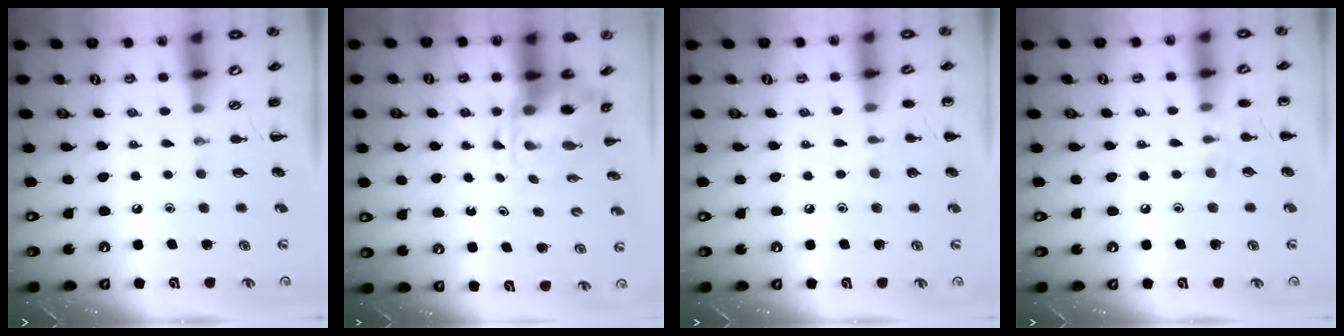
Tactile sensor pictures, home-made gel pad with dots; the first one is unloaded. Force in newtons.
{"total": 3.9, "press": 3.8, "slide": 0.7}
{"total": 5.2, "press": 5.0, "slide": 1.6}
{"total": 7.2, "press": 6.9, "slide": 1.9}